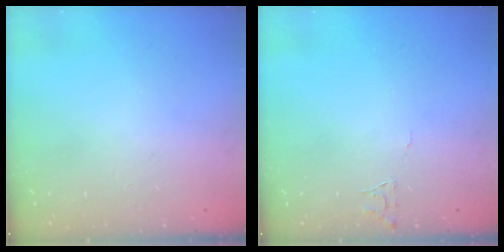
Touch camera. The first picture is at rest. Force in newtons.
{"total": 4.0, "press": 4.0, "slide": 0.4}